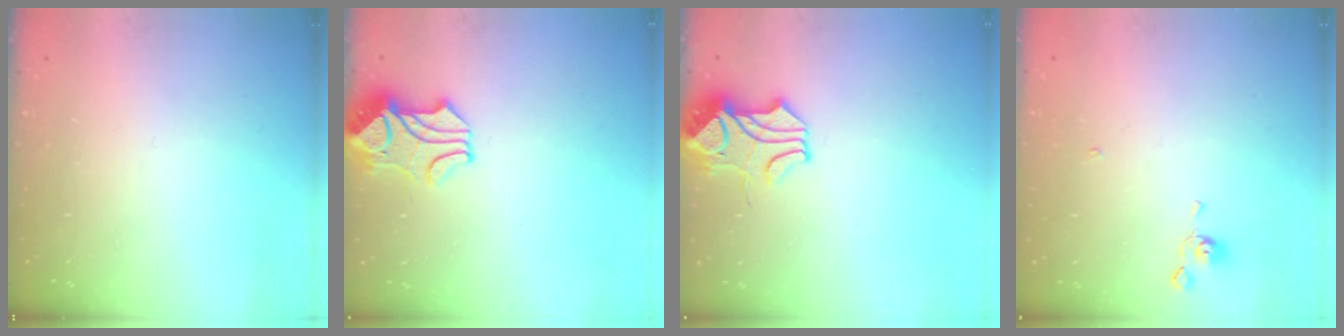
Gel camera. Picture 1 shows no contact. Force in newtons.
{"total": 2.4, "press": 2.1, "slide": 1.2}
{"total": 2.9, "press": 2.9, "slide": 0.6}
{"total": 2.2, "press": 2.2, "slide": 0.3}